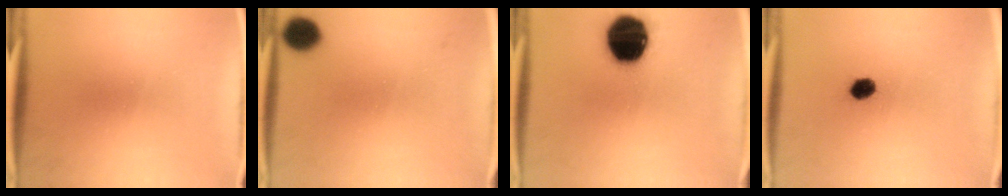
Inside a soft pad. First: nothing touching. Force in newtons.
{"total": 5.3}
{"total": 20.0}
{"total": 3.4}